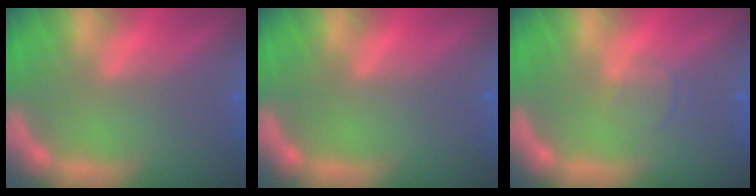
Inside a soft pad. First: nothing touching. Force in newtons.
{"total": 0.0}
{"total": 1.4}